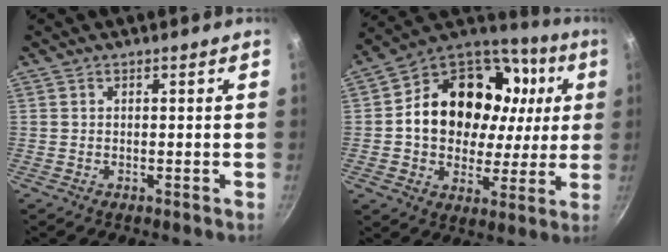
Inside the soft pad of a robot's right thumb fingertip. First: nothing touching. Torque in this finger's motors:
{"motor_torque": [1.01, 4.01, 1.11, -0.38, 0.16]}